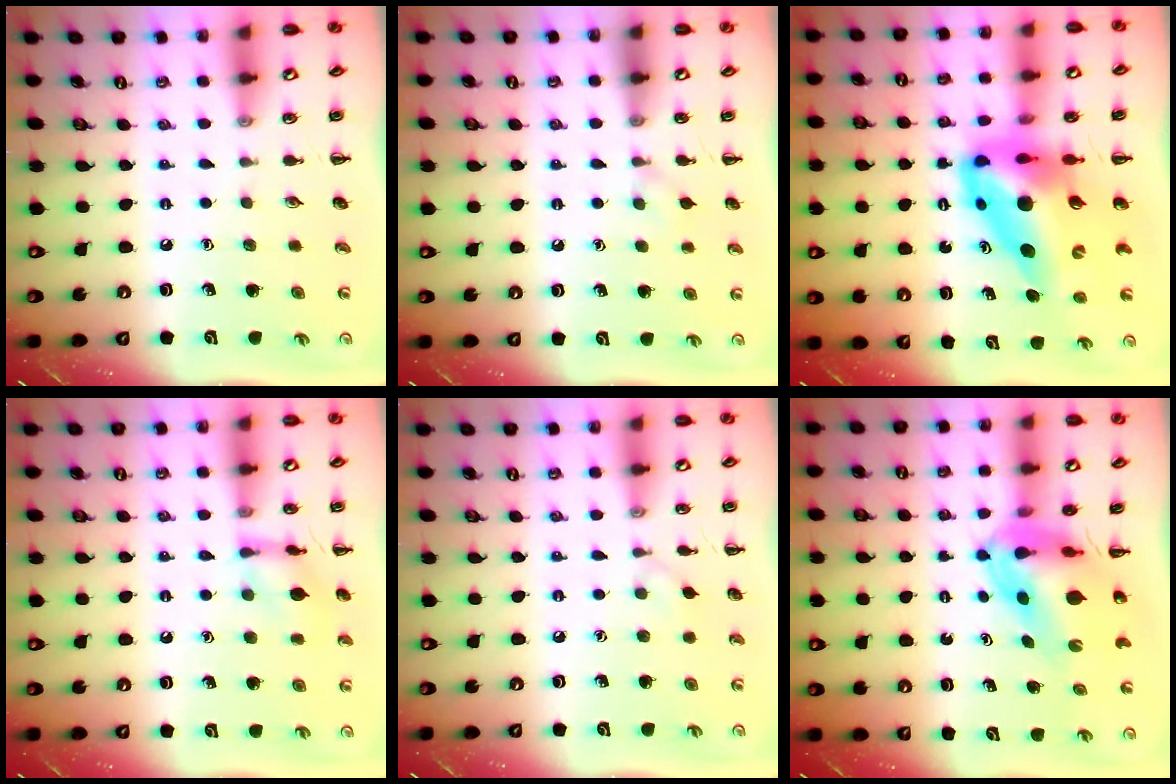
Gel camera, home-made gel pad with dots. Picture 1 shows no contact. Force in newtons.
{"total": 4.6, "press": 4.4, "slide": 1.5}
{"total": 15.8, "press": 15.0, "slide": 4.8}
{"total": 9.7, "press": 9.7, "slide": 0.5}
{"total": 3.2, "press": 3.0, "slide": 1.3}
{"total": 7.8, "press": 7.4, "slide": 2.4}